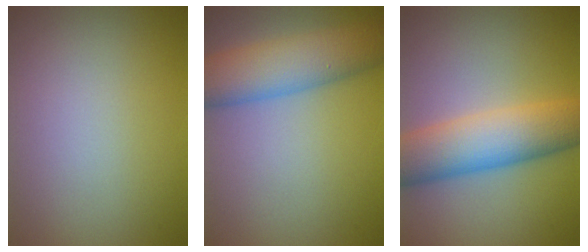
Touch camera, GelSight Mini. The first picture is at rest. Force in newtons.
{"total": 7.3, "press": 7.3, "slide": 0.2}
{"total": 8.0, "press": 8.0, "slide": 0.1}